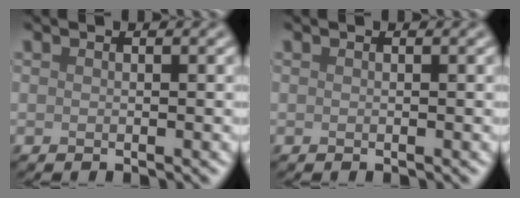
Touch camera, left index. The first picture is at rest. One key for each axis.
{"total": 0.0}